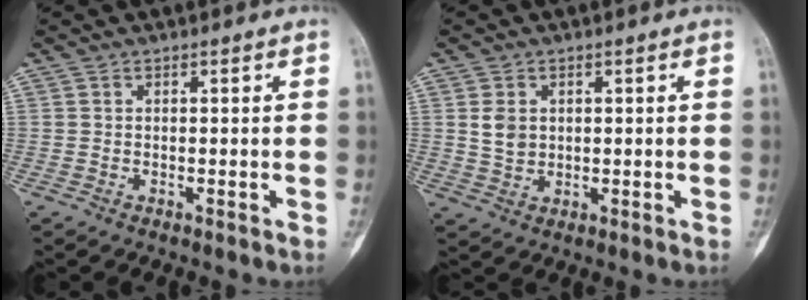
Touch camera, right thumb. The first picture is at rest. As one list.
[{"total": 3.8, "force": [0.9, 2.9, 2.2], "torque": [-0.029, -0.005, 0.022]}]